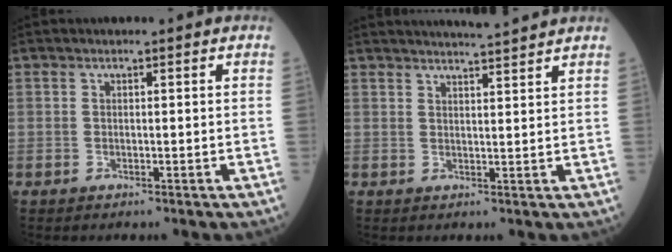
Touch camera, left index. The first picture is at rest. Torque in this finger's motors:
{"motor_torque": [0.22, -0.50, -0.01, 0.01]}